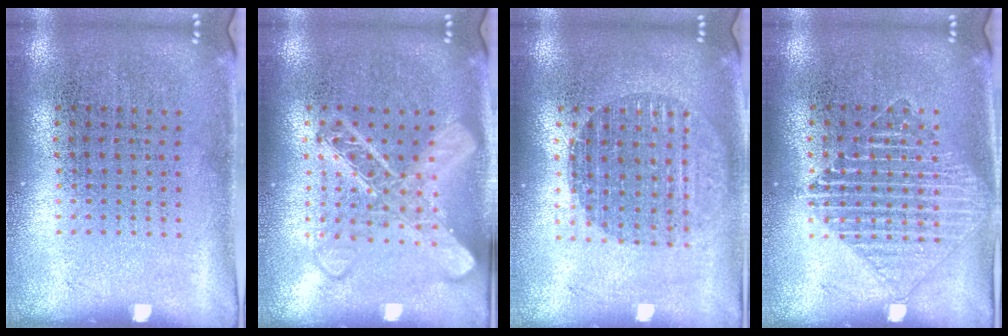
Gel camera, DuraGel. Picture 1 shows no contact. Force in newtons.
{"total": 2.9, "press": 2.8, "slide": 0.5}
{"total": 1.7, "press": 1.5, "slide": 0.8}
{"total": 1.4, "press": 1.3, "slide": 0.3}